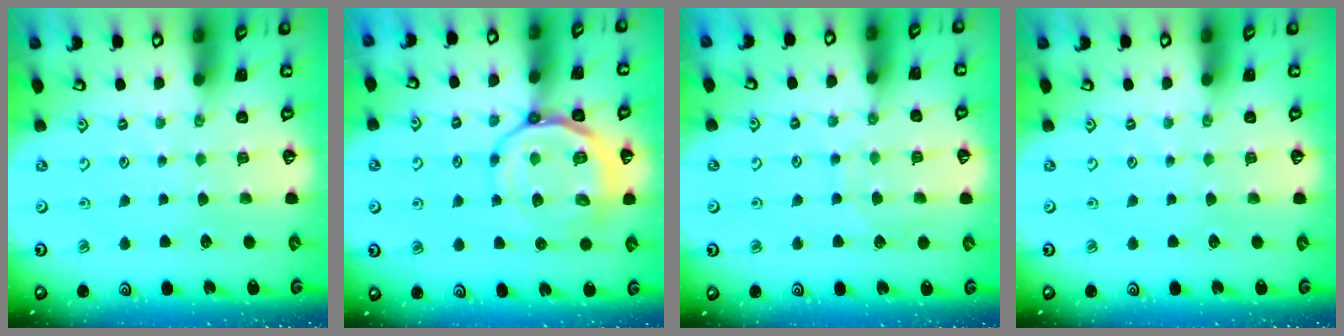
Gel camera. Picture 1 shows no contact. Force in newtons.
{"total": 12.4, "press": 12.1, "slide": 2.3}
{"total": 6.3, "press": 6.3, "slide": 0.5}
{"total": 0.0}